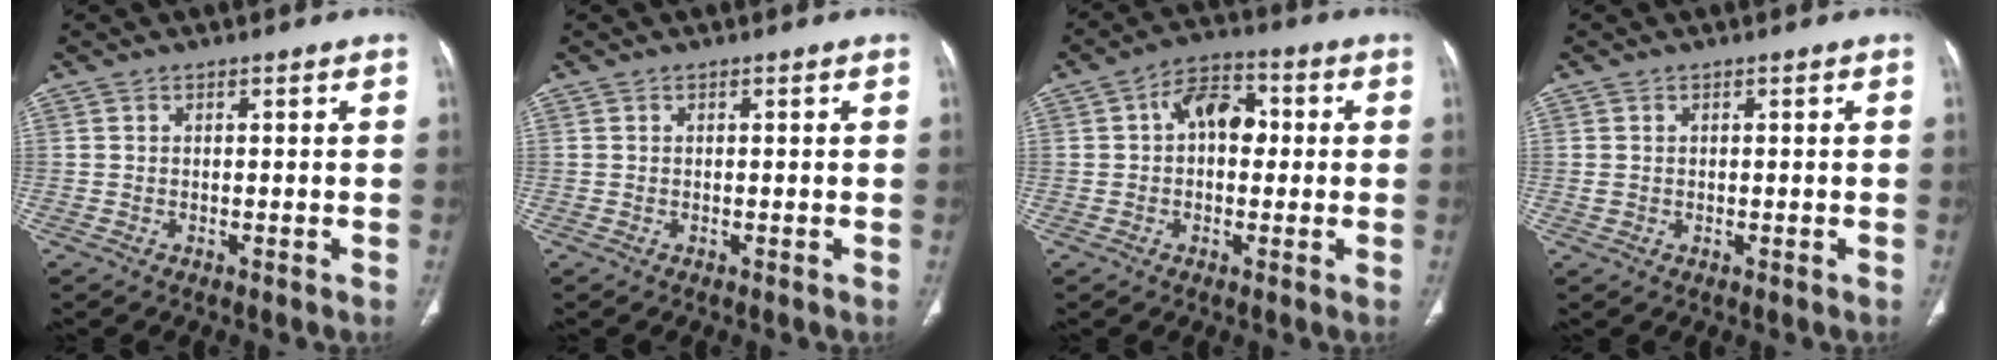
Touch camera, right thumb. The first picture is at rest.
{"total": 0.0}
{"total": 8.2, "force": [0.9, 5.4, 6.1], "torque": [-0.071, 0.025, 0.004]}
{"total": 1.1, "force": [0.0, 1.0, 0.5], "torque": [-0.014, 0.001, 0.005]}